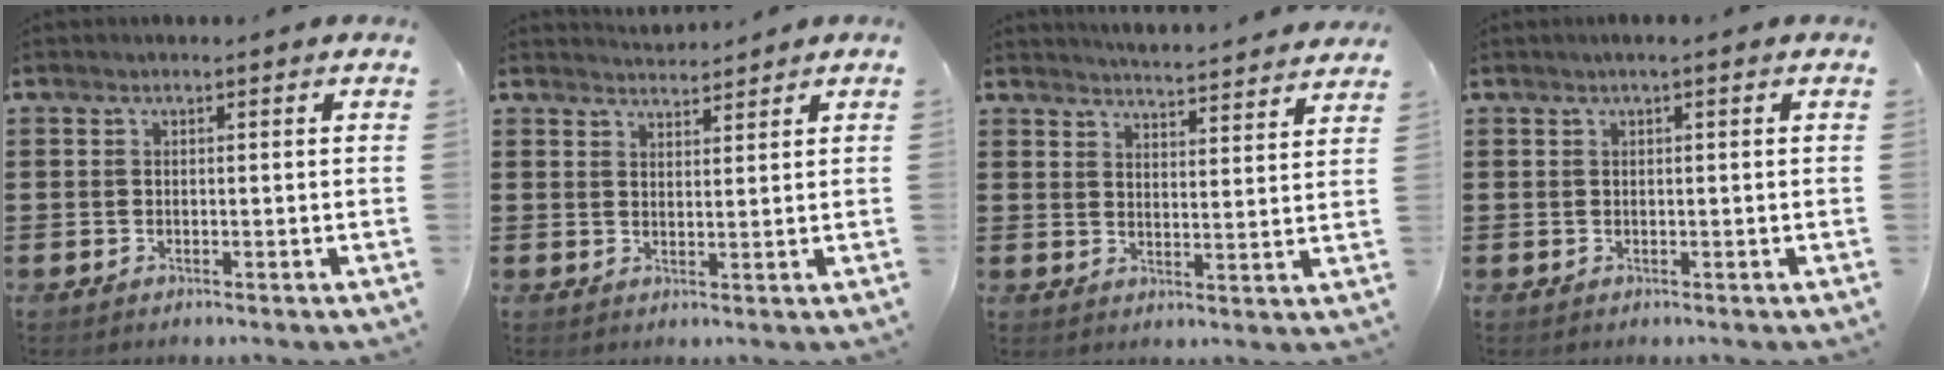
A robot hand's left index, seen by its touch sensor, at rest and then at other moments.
{"total": 2.4, "force": [2.4, 0.1, -0.1], "torque": [-0.006, -0.005, 0.046]}
{"total": 4.3, "force": [4.2, -0.6, 0.3], "torque": [-0.022, -0.032, 0.074]}
{"total": 0.7, "force": [0.2, 0.0, 0.7], "torque": [-0.009, -0.002, 0.004]}